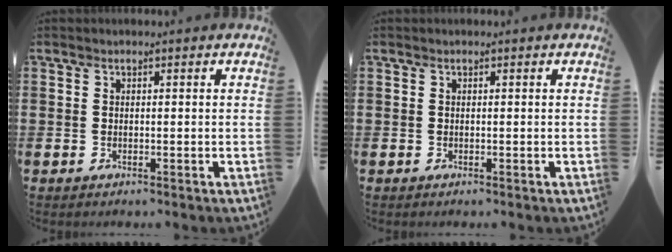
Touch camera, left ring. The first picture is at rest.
{"total": 0.0}